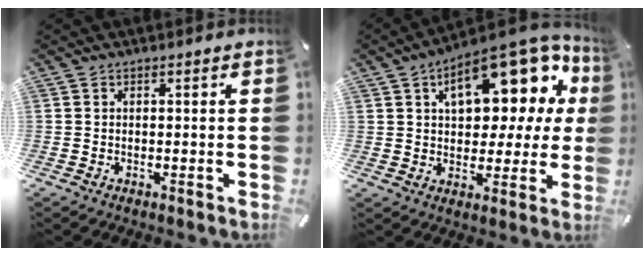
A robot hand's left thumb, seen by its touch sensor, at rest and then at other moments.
{"total": 19.3, "force": [8.8, 10.2, 13.8], "torque": [-0.184, -0.052, 0.148]}